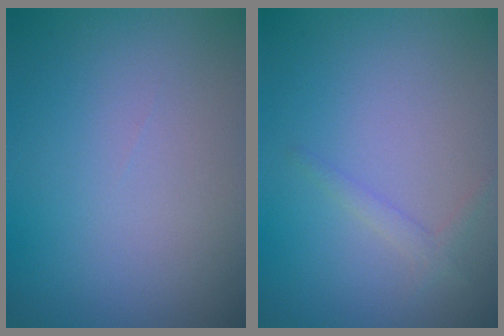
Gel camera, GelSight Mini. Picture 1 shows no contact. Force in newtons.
{"total": 1.1, "press": 1.1, "slide": 0.1}